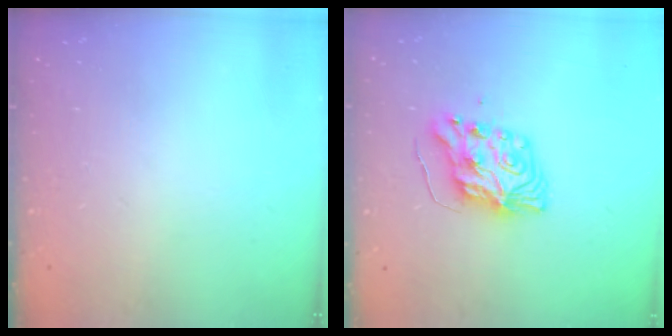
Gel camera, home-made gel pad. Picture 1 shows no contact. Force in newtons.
{"total": 9.1, "press": 9.0, "slide": 0.6}